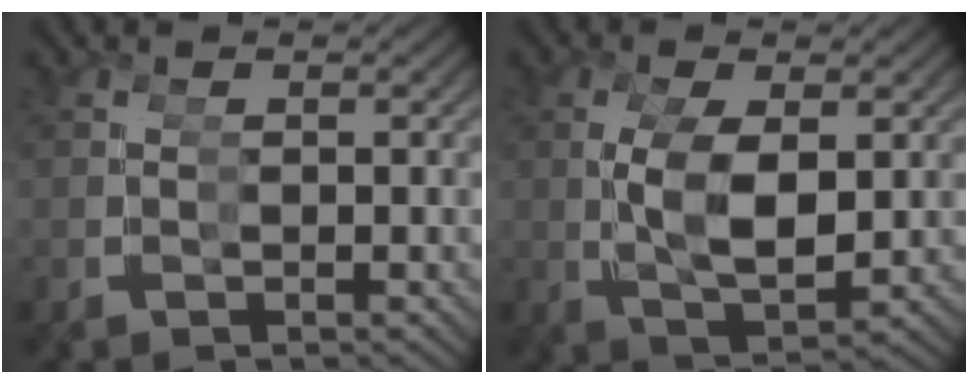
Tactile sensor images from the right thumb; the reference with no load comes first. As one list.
[{"total": 4.3, "force": [0.3, 2.3, 3.7], "torque": [-0.090, -0.003, 0.012]}]